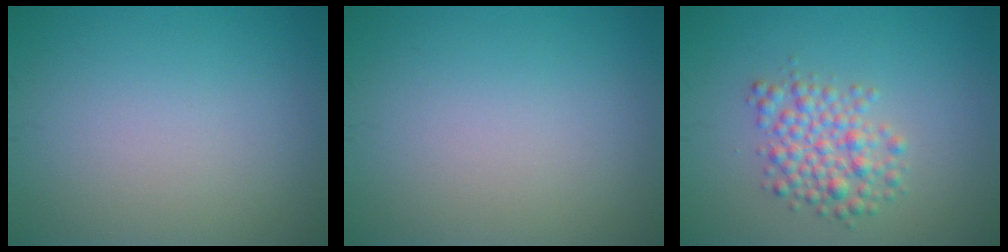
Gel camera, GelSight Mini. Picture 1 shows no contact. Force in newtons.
{"total": 0.0}
{"total": 3.6, "press": 3.6, "slide": 0.1}